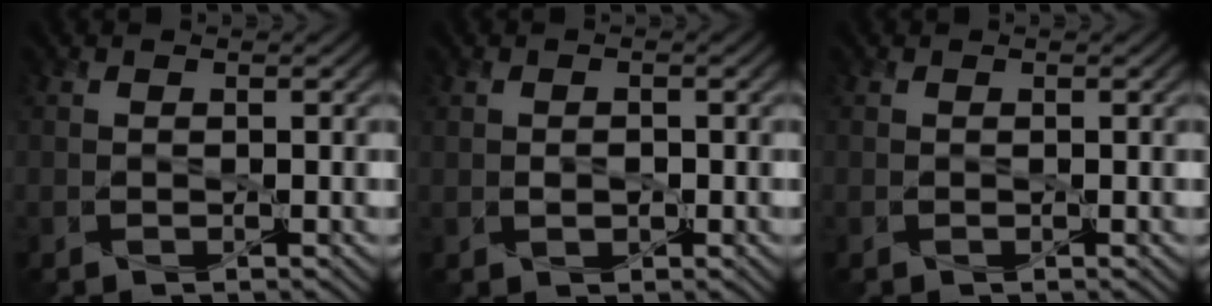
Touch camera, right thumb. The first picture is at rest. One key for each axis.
{"total": 1.2, "fx": -0.3, "fy": 0.9, "fz": 0.7, "tx": -0.024, "ty": -0.004, "tz": -0.003}
{"total": 0.0}